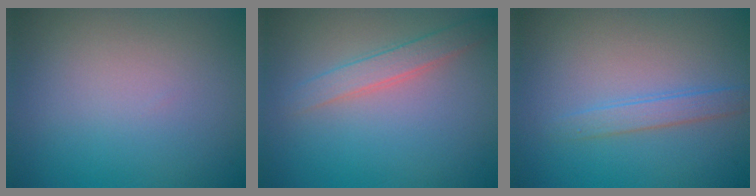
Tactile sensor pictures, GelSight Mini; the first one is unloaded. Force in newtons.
{"total": 2.1, "press": 2.1, "slide": 0.0}
{"total": 1.7, "press": 1.7, "slide": 0.0}